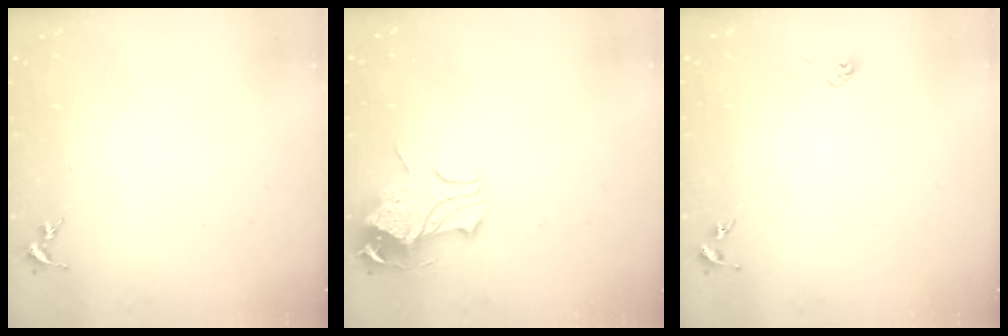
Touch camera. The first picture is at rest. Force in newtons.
{"total": 10.0, "press": 9.9, "slide": 0.6}
{"total": 2.8, "press": 2.6, "slide": 1.1}